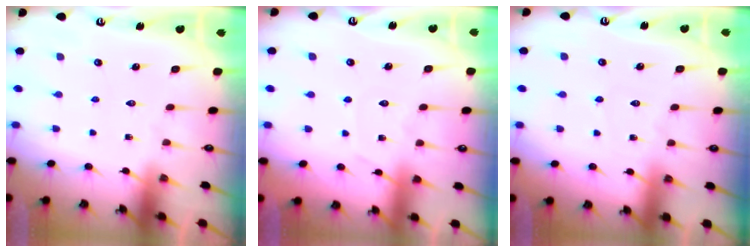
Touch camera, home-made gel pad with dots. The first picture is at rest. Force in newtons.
{"total": 4.6, "press": 4.5, "slide": 0.7}
{"total": 2.9, "press": 2.9, "slide": 0.4}